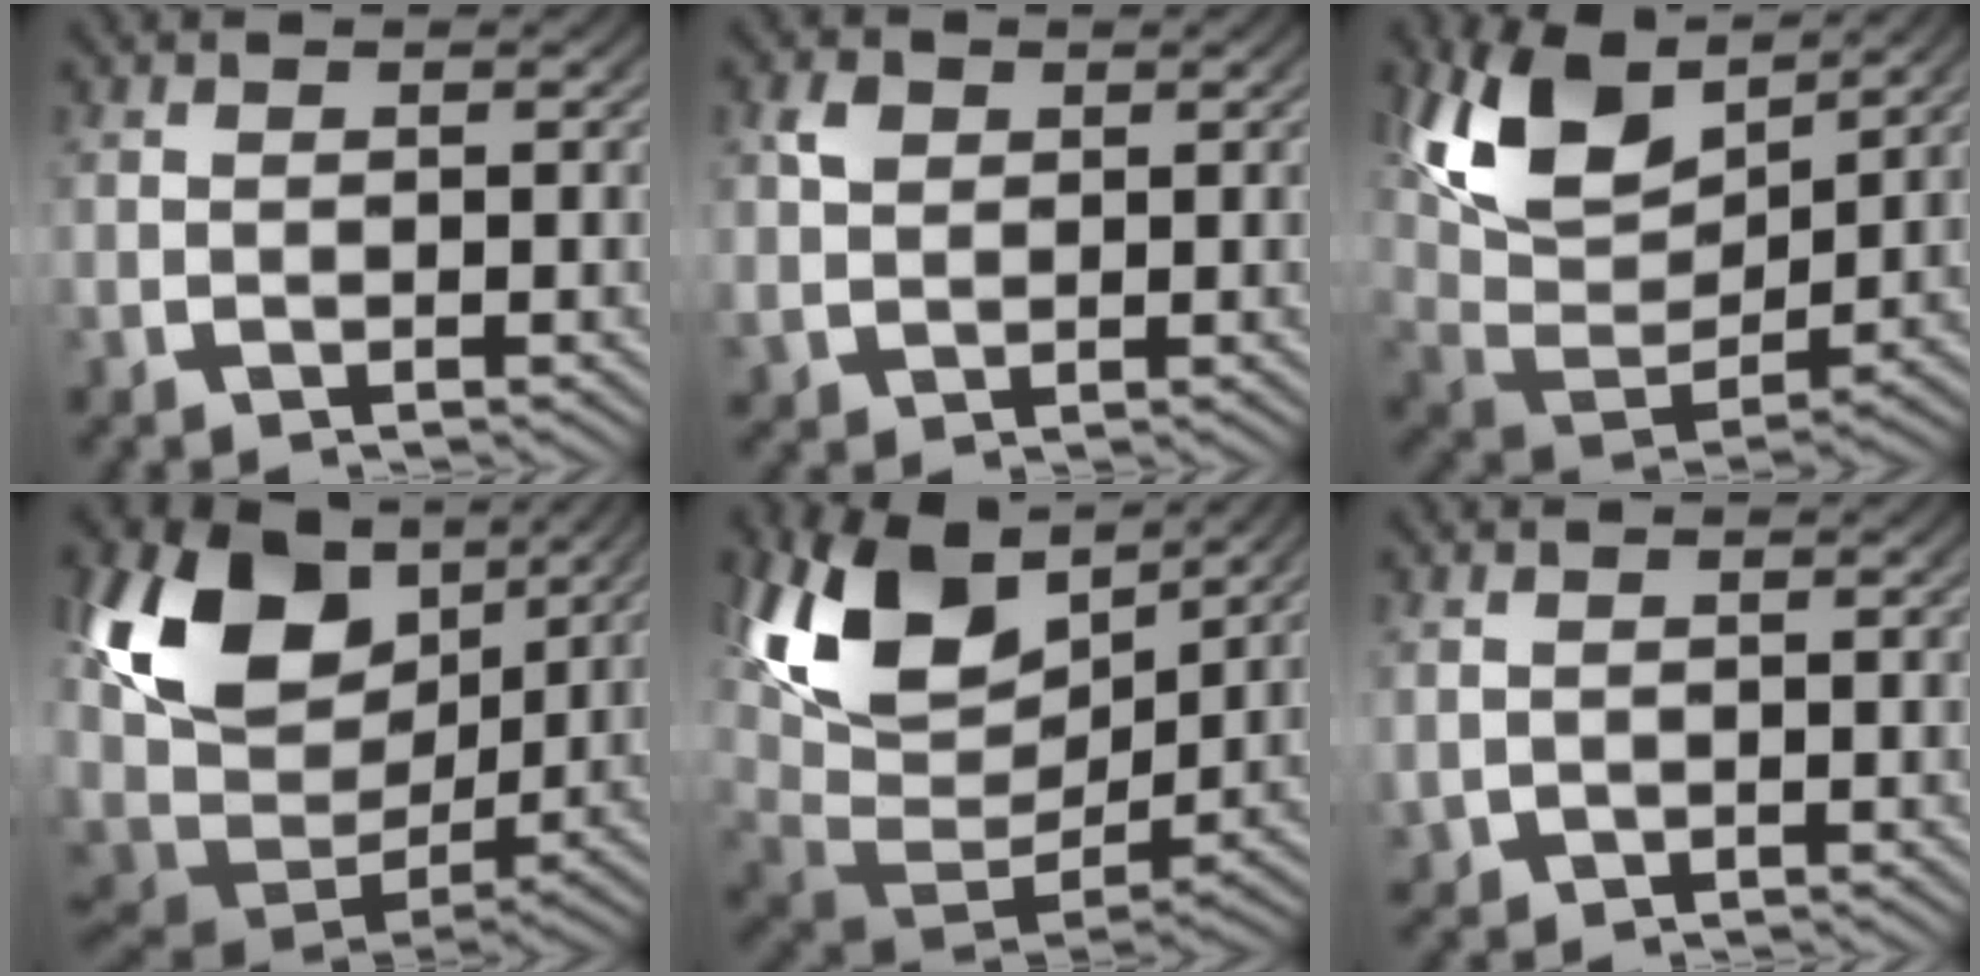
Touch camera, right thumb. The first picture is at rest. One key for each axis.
{"total": 2.5, "fx": 1.0, "fy": 2.0, "fz": 1.1, "tx": -0.021, "ty": -0.003, "tz": 0.027}
{"total": 10.4, "fx": 3.6, "fy": 6.0, "fz": 7.7, "tx": -0.166, "ty": -0.016, "tz": 0.069}
{"total": 15.2, "fx": 2.6, "fy": 9.9, "fz": 11.2, "tx": -0.235, "ty": -0.028, "tz": 0.052}
{"total": 13.1, "fx": 3.3, "fy": 8.3, "fz": 9.6, "tx": -0.218, "ty": -0.030, "tz": 0.067}
{"total": 1.4, "fx": 0.1, "fy": 1.3, "fz": 0.4, "tx": -0.015, "ty": -0.009, "tz": 0.010}